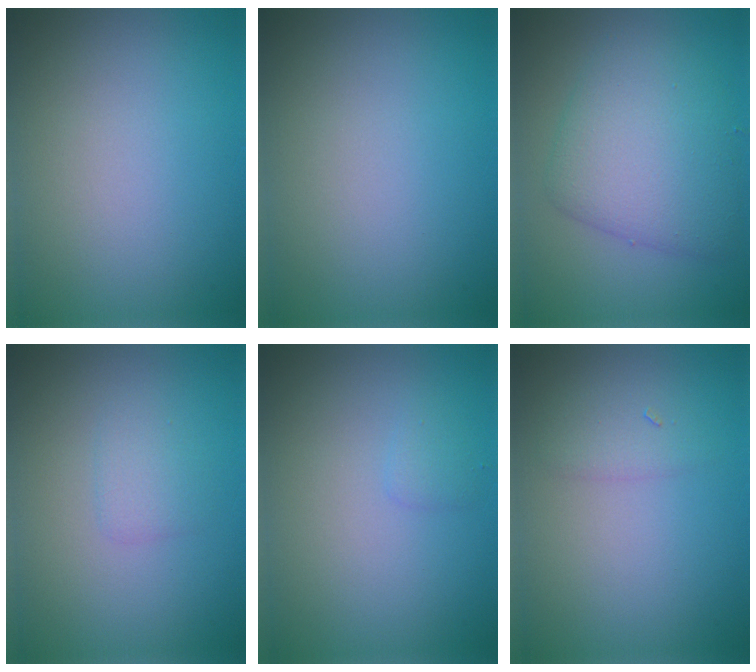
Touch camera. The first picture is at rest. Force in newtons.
{"total": 0.0}
{"total": 5.8, "press": 5.8, "slide": 0.3}
{"total": 1.3, "press": 1.2, "slide": 0.0}
{"total": 0.8, "press": 0.7, "slide": 0.1}
{"total": 1.3, "press": 1.3, "slide": 0.1}